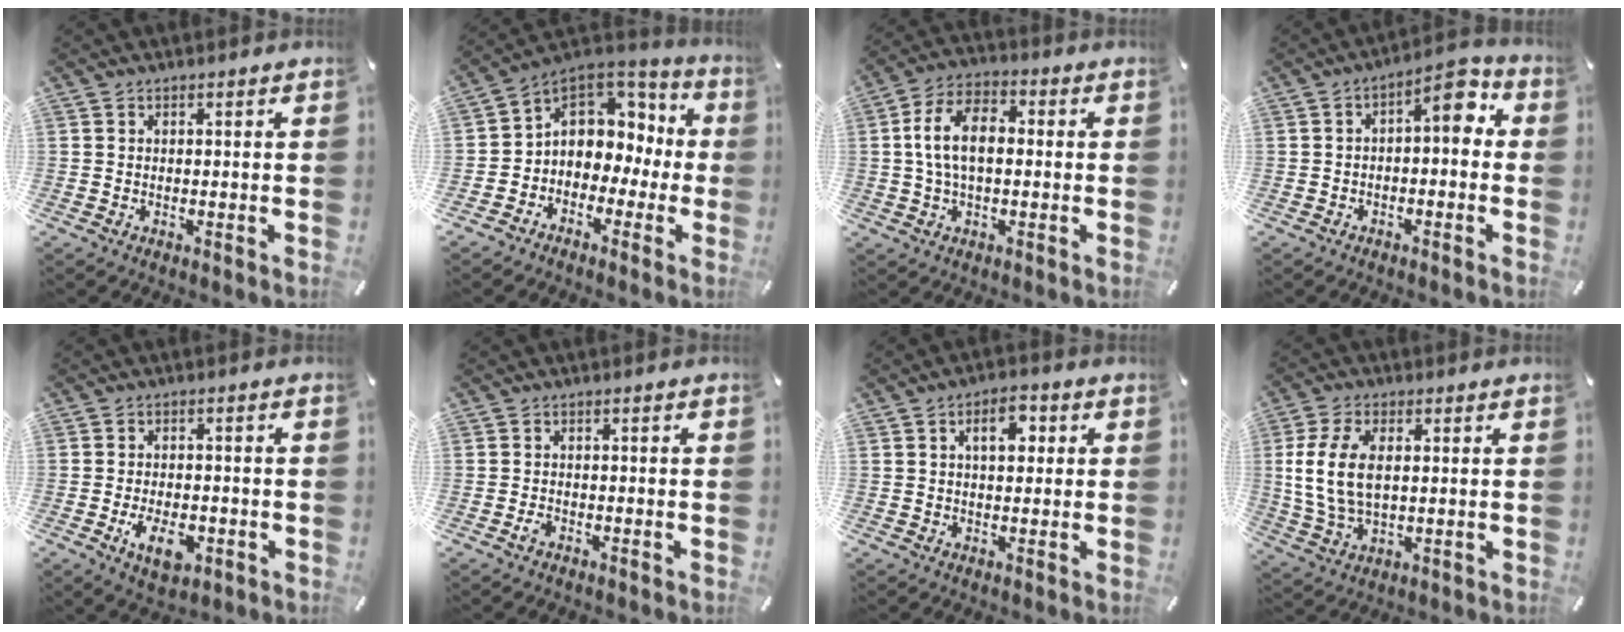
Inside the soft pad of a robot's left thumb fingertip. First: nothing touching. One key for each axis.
{"total": 8.0, "fx": 1.6, "fy": 7.3, "fz": 2.9, "tx": -0.056, "ty": -0.012, "tz": 0.035}
{"total": 10.3, "fx": 0.5, "fy": 6.1, "fz": 8.2, "tx": -0.168, "ty": 0.013, "tz": 0.009}
{"total": 6.6, "fx": 0.8, "fy": 3.2, "fz": 5.7, "tx": -0.081, "ty": -0.008, "tz": 0.003}
{"total": 7.3, "fx": -2.5, "fy": 4.2, "fz": 5.4, "tx": -0.107, "ty": 0.002, "tz": -0.048}
{"total": 1.3, "fx": -0.9, "fy": 0.7, "fz": 0.7, "tx": -0.014, "ty": 0.003, "tz": -0.017}
{"total": 6.0, "fx": 1.6, "fy": 3.3, "fz": 4.7, "tx": -0.058, "ty": -0.003, "tz": 0.016}
{"total": 10.6, "fx": 1.7, "fy": 6.5, "fz": 8.3, "tx": -0.198, "ty": 0.000, "tz": 0.028}